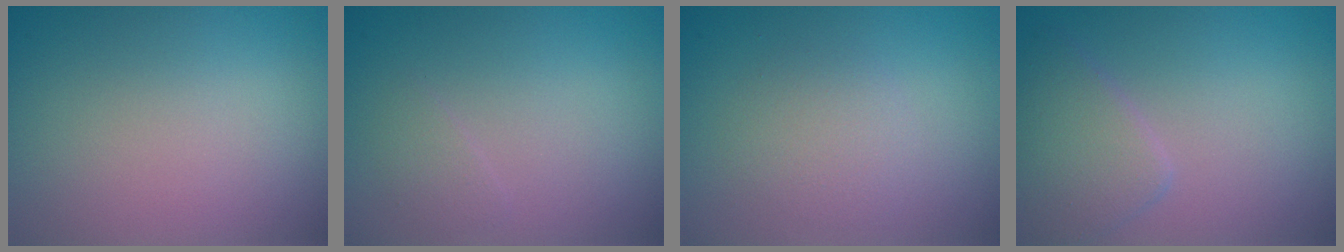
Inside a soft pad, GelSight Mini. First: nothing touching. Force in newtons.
{"total": 0.9, "press": 0.9, "slide": 0.0}
{"total": 2.0, "press": 2.0, "slide": 0.2}
{"total": 2.9, "press": 2.9, "slide": 0.1}